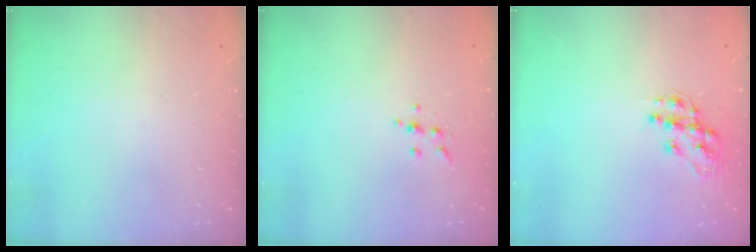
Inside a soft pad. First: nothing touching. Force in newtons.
{"total": 3.5, "press": 3.3, "slide": 1.0}
{"total": 11.6, "press": 11.5, "slide": 0.8}